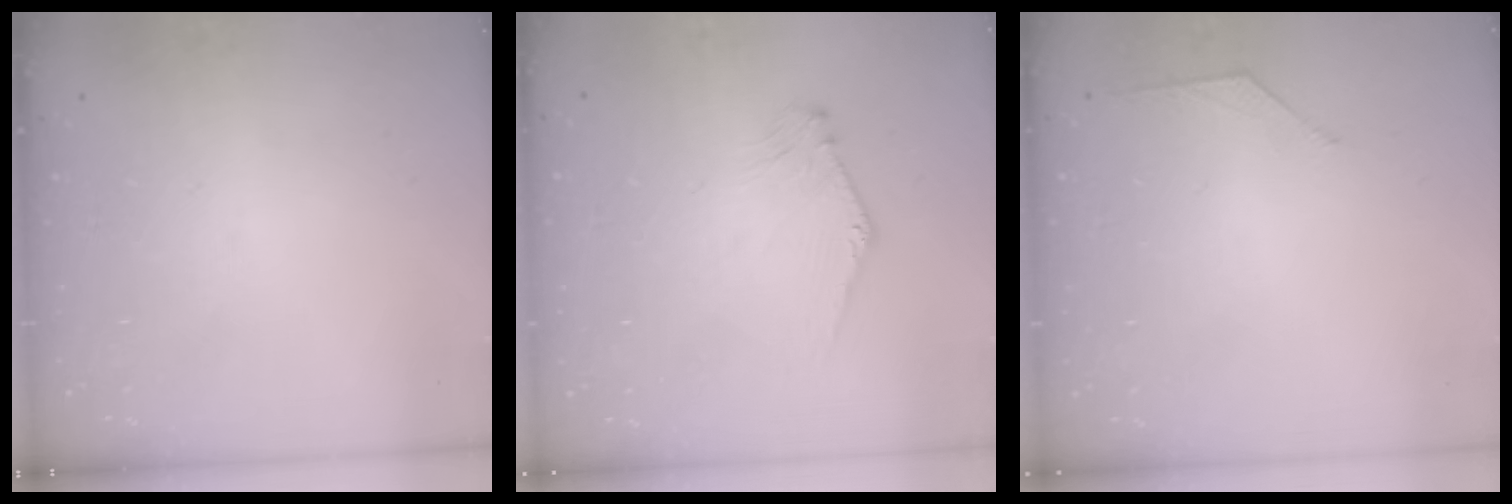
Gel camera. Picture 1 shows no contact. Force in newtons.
{"total": 0.6, "press": 0.5, "slide": 0.3}
{"total": 2.5, "press": 2.4, "slide": 0.7}